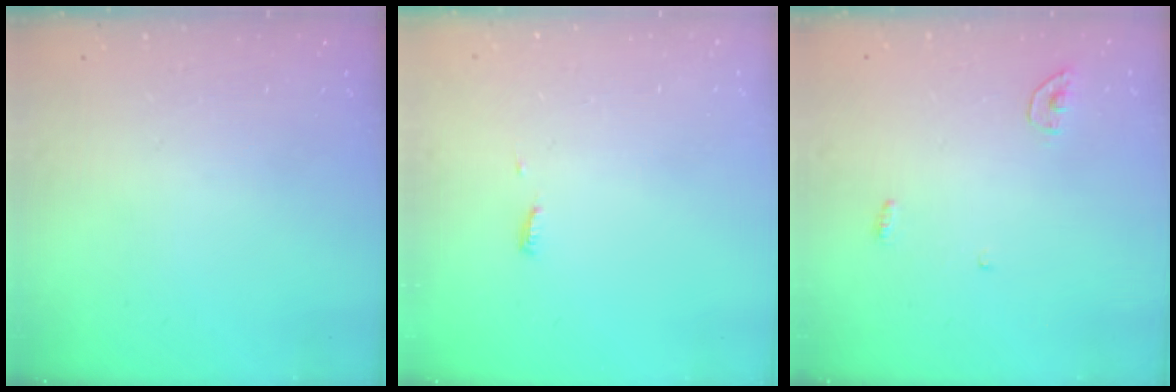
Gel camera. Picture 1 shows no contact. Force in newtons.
{"total": 3.9, "press": 3.9, "slide": 0.5}
{"total": 3.6, "press": 3.5, "slide": 0.4}